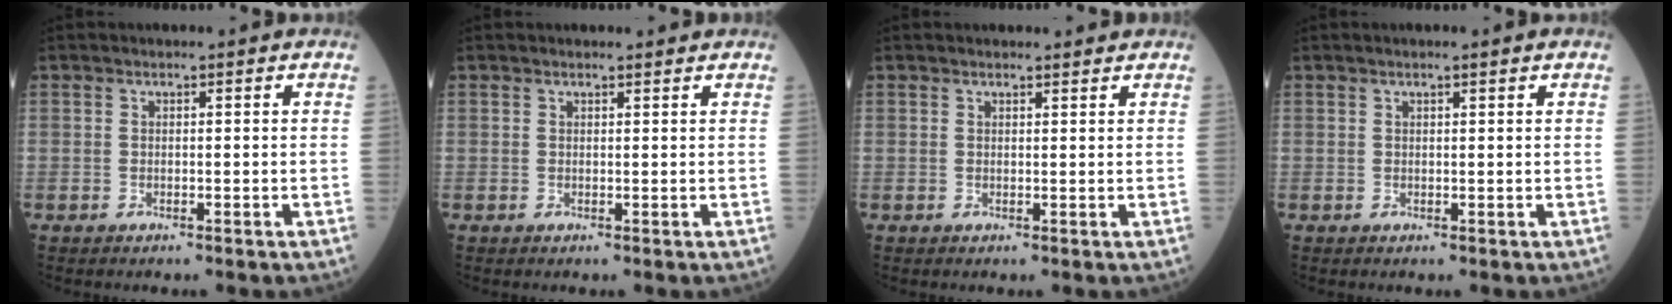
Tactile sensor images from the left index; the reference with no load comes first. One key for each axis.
{"total": 1.1, "fx": 1.1, "fy": 0.2, "fz": -0.1, "tx": -0.009, "ty": -0.001, "tz": 0.014}
{"total": 1.8, "fx": 1.8, "fy": 0.4, "fz": 0.0, "tx": -0.006, "ty": 0.001, "tz": 0.021}
{"total": 1.0, "fx": 0.6, "fy": -0.2, "fz": 0.7, "tx": -0.015, "ty": 0.002, "tz": 0.013}